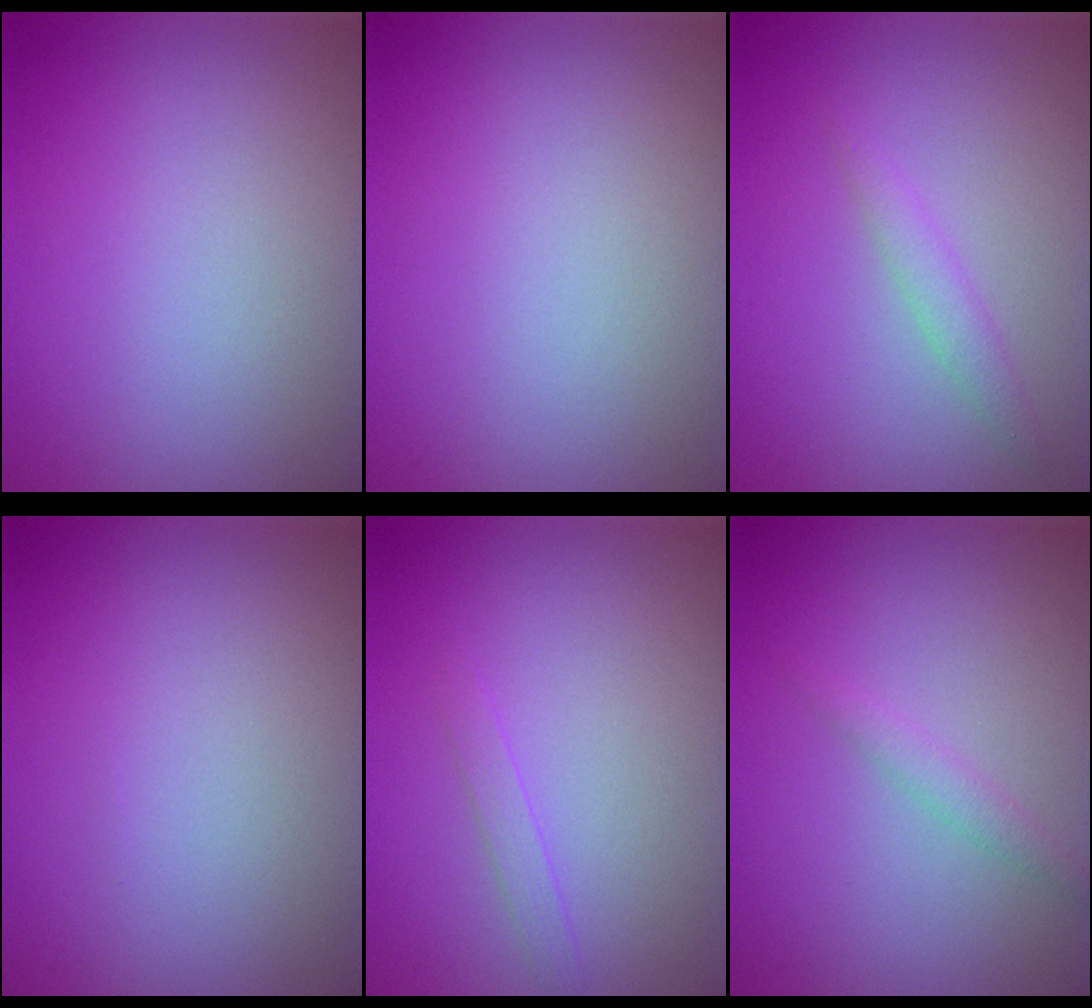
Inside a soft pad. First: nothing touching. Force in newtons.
{"total": 0.0}
{"total": 1.4, "press": 1.4, "slide": 0.1}
{"total": 0.0}
{"total": 0.9, "press": 0.9, "slide": 0.1}
{"total": 1.1, "press": 1.1, "slide": 0.0}